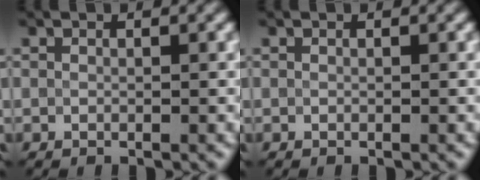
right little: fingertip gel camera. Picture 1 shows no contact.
{"total": 0.0}